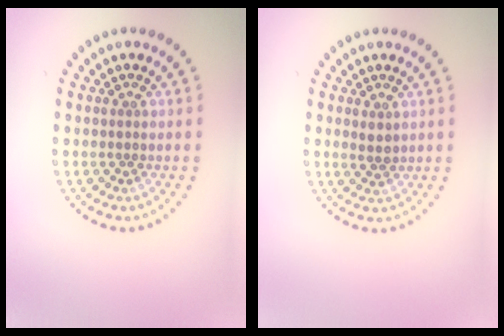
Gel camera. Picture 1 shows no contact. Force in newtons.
{"total": 1.1, "press": 1.0, "slide": 0.3}